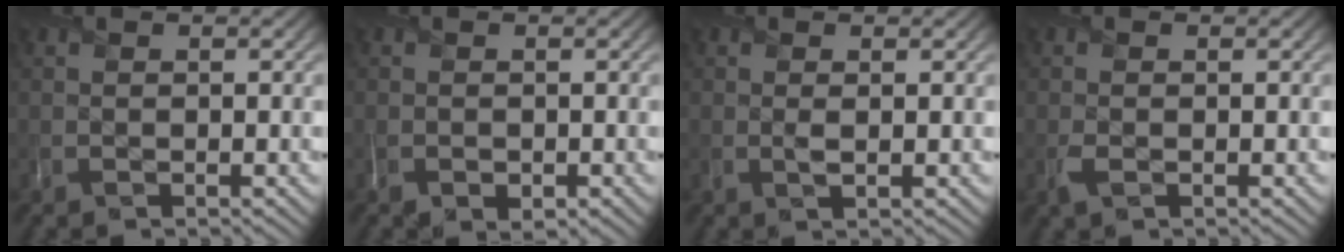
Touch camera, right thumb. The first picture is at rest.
{"total": 1.8, "force": [-0.8, 1.3, 1.0], "torque": [-0.022, -0.010, -0.016]}
{"total": 0.8, "force": [0.2, 0.4, 0.7], "torque": [-0.015, -0.001, 0.004]}
{"total": 1.3, "force": [-0.5, 0.8, 0.8], "torque": [-0.020, -0.005, -0.009]}